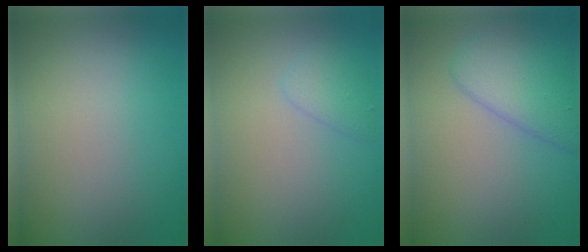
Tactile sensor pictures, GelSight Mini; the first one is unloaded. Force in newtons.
{"total": 1.4, "press": 1.4, "slide": 0.1}
{"total": 4.2, "press": 4.2, "slide": 0.1}